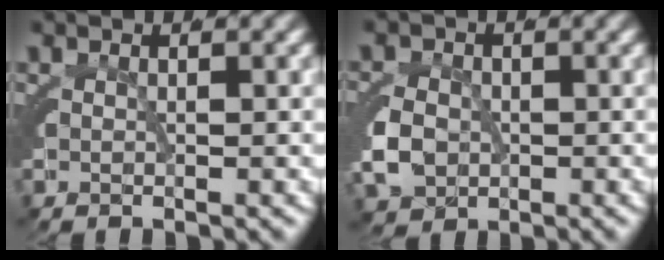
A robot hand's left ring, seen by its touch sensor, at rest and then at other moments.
{"total": 2.9, "force": [-0.8, 2.3, 1.5], "torque": [-0.037, -0.010, -0.010]}